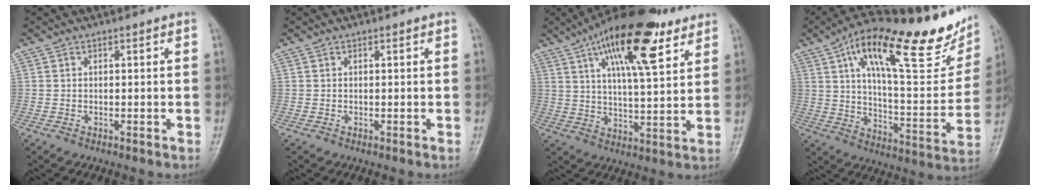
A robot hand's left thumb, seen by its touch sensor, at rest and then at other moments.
{"total": 0.0}
{"total": 19.1, "force": [10.0, 6.4, 15.0], "torque": [-0.221, -0.027, 0.159]}
{"total": 28.0, "force": [15.7, 9.0, 21.4], "torque": [-0.279, -0.026, 0.246]}